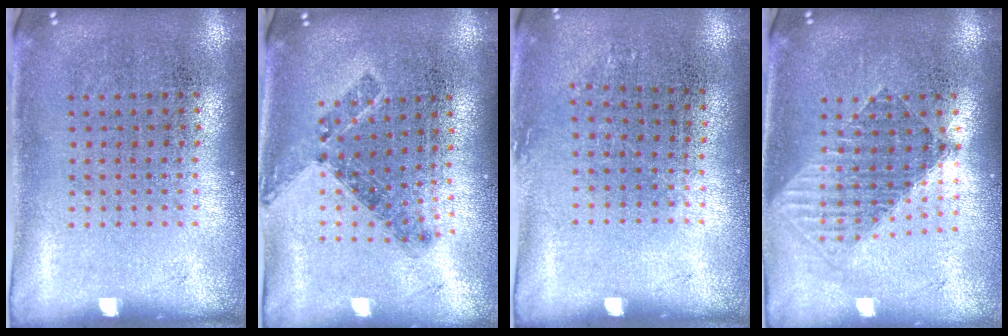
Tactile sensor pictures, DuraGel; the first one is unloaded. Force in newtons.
{"total": 0.8, "press": 0.8, "slide": 0.3}
{"total": 0.8, "press": 0.6, "slide": 0.5}
{"total": 1.5, "press": 1.2, "slide": 0.8}